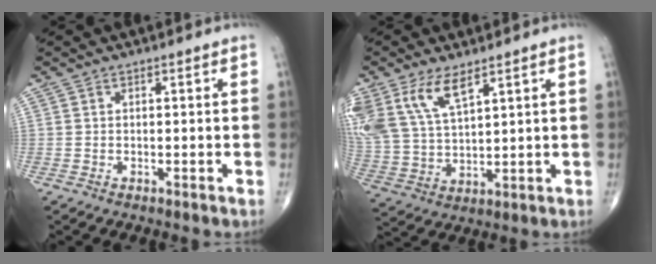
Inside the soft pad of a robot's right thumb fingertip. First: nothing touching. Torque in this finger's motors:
{"motor_torque": [0.12, 0.24, 0.92, 0.72, 0.15]}